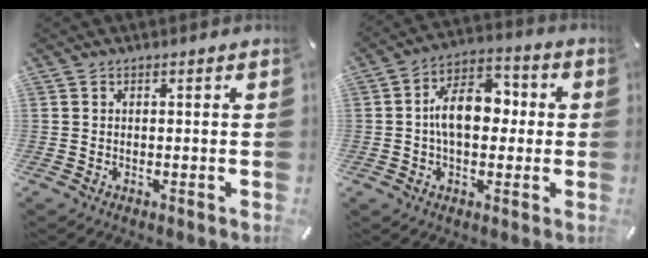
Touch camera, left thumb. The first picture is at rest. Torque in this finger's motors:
{"motor_torque": [0.67, 1.10, 0.58, 0.03, 0.16]}